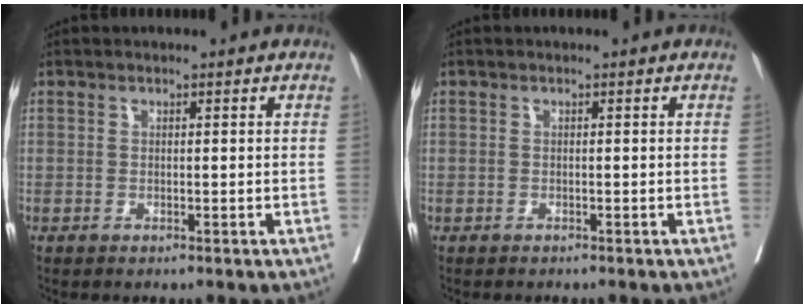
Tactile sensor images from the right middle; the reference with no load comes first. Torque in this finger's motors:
{"motor_torque": [0.35, -0.43, -0.01, 0.00]}